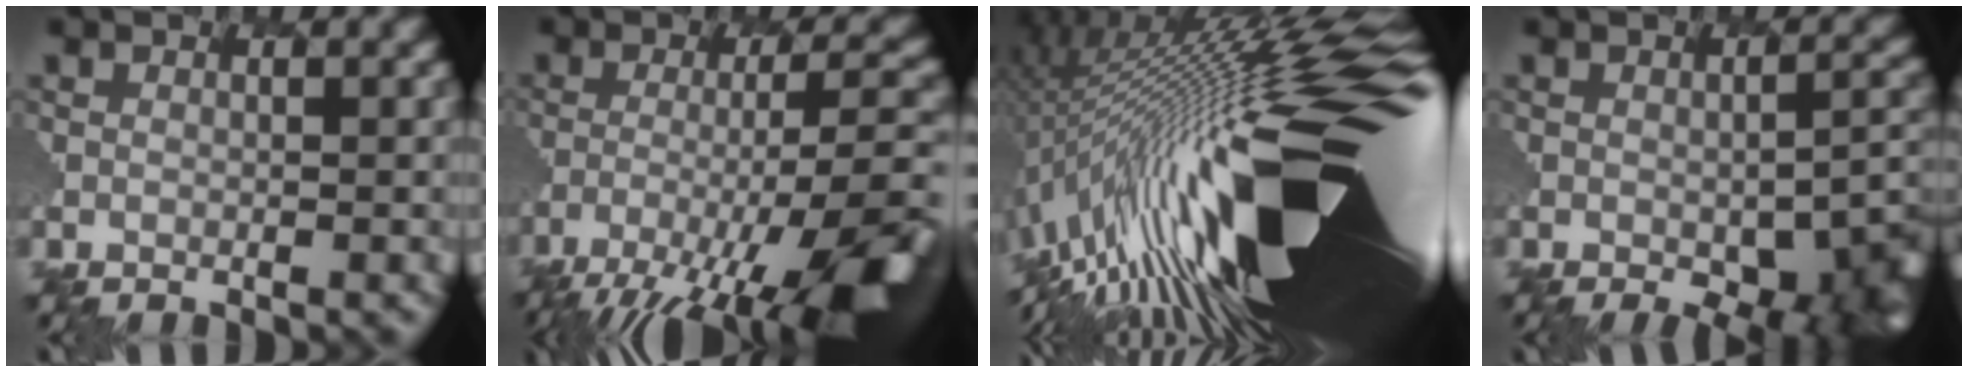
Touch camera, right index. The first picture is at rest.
{"total": 13.9, "force": [-8.5, 3.5, 10.4], "torque": [-0.173, -0.010, -0.127]}
{"total": 18.8, "force": [-1.5, 5.1, 18.0], "torque": [-0.291, 0.019, -0.049]}
{"total": 8.1, "force": [-3.5, 3.2, 6.6], "torque": [-0.090, -0.023, -0.035]}